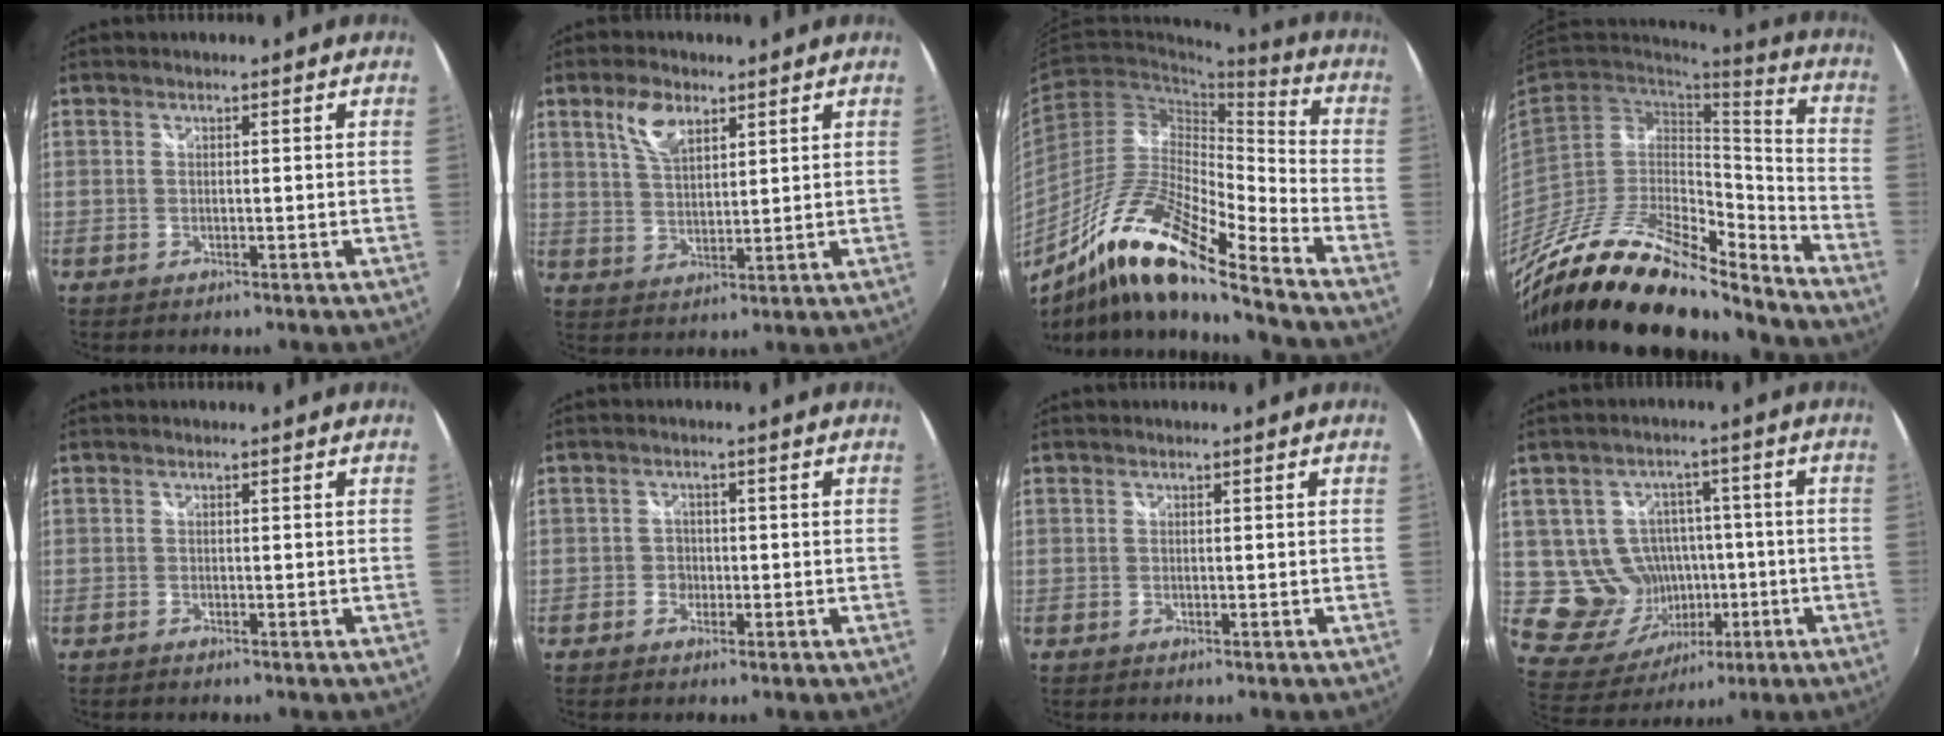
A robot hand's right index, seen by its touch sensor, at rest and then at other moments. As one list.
[{"total": 6.6, "force": [3.8, 3.3, 4.3], "torque": [-0.082, 0.009, 0.071]}, {"total": 17.7, "force": [-12.5, 2.2, 12.3], "torque": [-0.222, -0.007, -0.250]}, {"total": 26.6, "force": [-21.3, 8.4, 13.5], "torque": [-0.253, -0.024, -0.367]}, {"total": 0.0}, {"total": 2.1, "force": [-0.9, 1.9, 0.2], "torque": [-0.004, 0.005, -0.015]}, {"total": 0.0}, {"total": 12.2, "force": [-0.6, 11.6, 3.8], "torque": [-0.092, 0.017, 0.018]}]